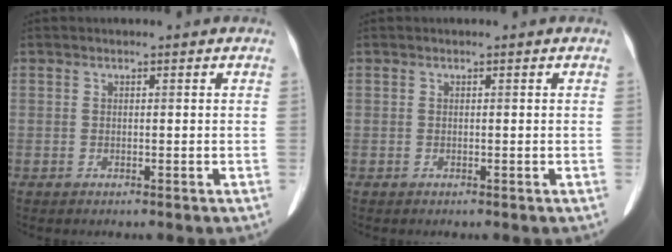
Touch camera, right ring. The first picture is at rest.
{"total": 0.0}